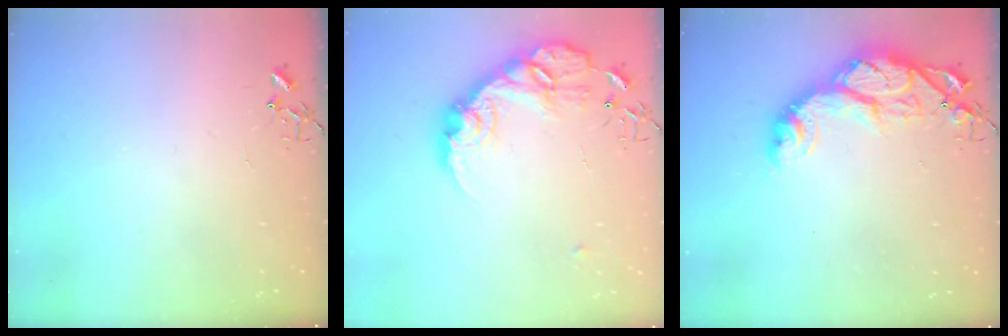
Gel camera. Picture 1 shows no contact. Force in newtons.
{"total": 18.5, "press": 18.4, "slide": 1.4}
{"total": 16.0, "press": 15.9, "slide": 1.3}